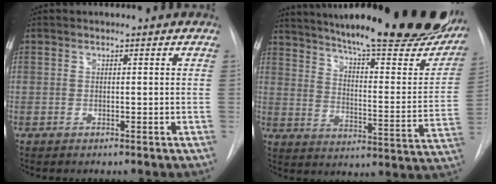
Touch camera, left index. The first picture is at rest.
{"total": 33.0, "force": [27.1, 4.9, 18.1], "torque": [-0.254, -0.070, 0.353]}